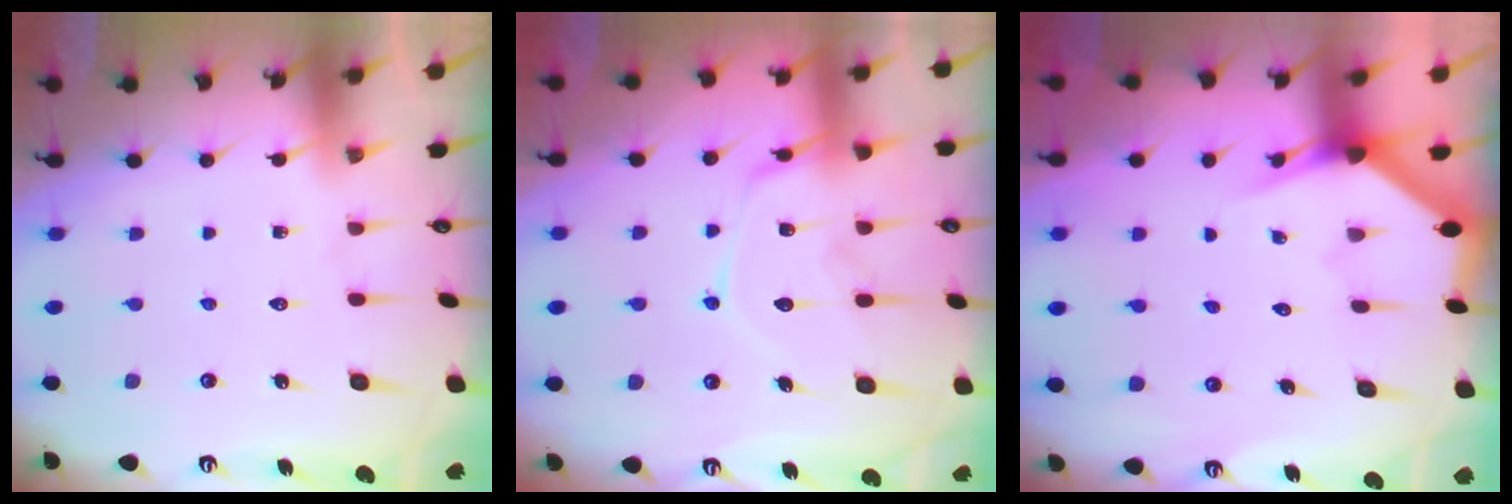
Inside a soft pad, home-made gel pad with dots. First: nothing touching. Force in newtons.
{"total": 15.0, "press": 15.0, "slide": 1.1}
{"total": 3.0, "press": 3.0, "slide": 0.1}